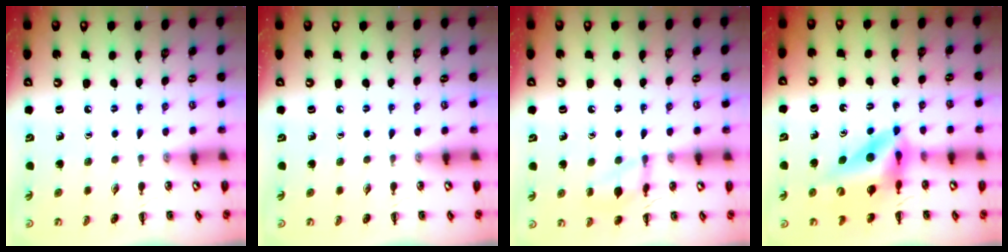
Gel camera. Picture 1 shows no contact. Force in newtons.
{"total": 0.0}
{"total": 10.1, "press": 10.0, "slide": 0.7}
{"total": 11.5, "press": 10.9, "slide": 3.7}